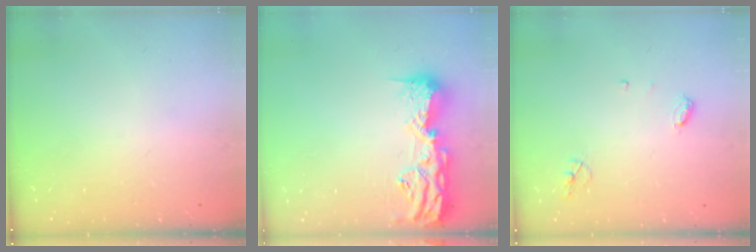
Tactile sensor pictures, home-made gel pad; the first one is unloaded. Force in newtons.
{"total": 16.3, "press": 15.9, "slide": 3.5}
{"total": 4.7, "press": 4.6, "slide": 0.5}